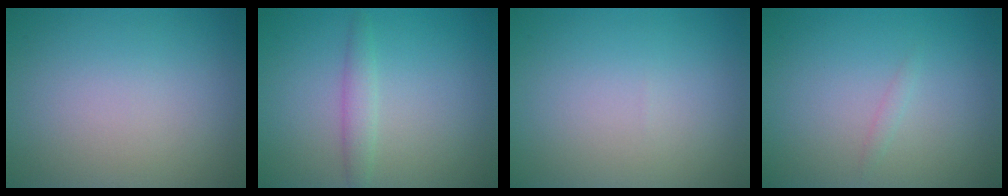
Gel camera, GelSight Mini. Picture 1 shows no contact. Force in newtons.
{"total": 1.7, "press": 1.7, "slide": 0.1}
{"total": 0.0}
{"total": 0.6, "press": 0.6, "slide": 0.0}